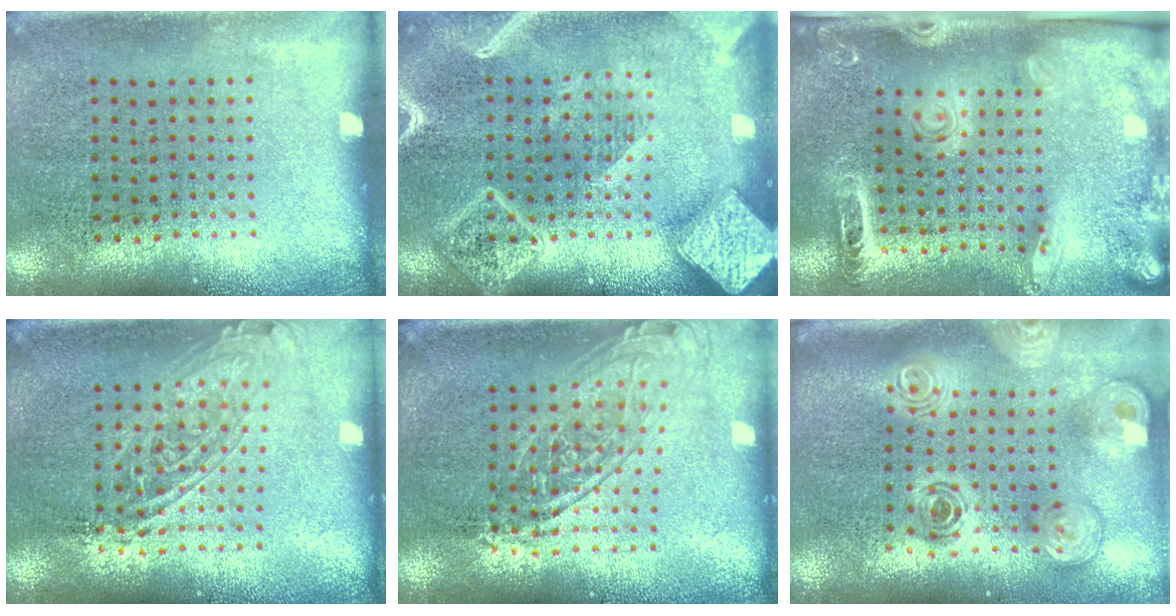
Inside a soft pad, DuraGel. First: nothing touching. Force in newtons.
{"total": 3.1, "press": 3.1, "slide": 0.3}
{"total": 2.7, "press": 2.1, "slide": 1.8}
{"total": 1.7, "press": 1.4, "slide": 0.9}
{"total": 1.8, "press": 1.4, "slide": 1.1}
{"total": 2.1, "press": 1.8, "slide": 1.1}